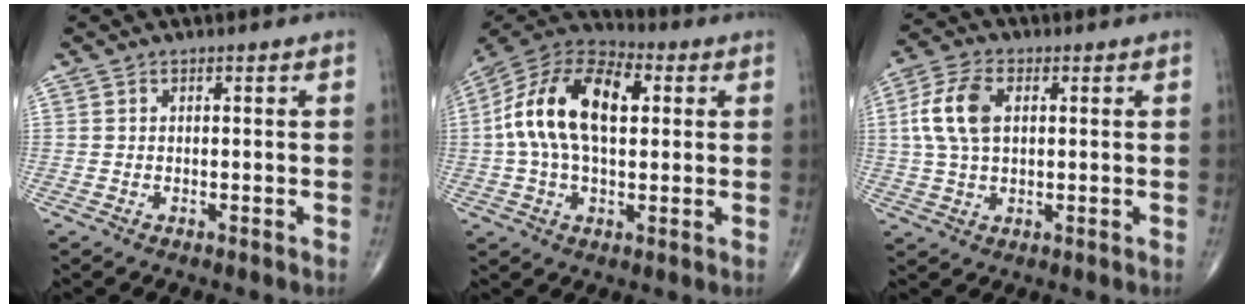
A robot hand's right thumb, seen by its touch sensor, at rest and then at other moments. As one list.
[{"total": 18.3, "force": [3.0, 10.1, 14.9], "torque": [-0.275, 0.027, 0.042]}, {"total": 9.1, "force": [1.7, 5.3, 7.2], "torque": [-0.156, 0.011, 0.032]}]